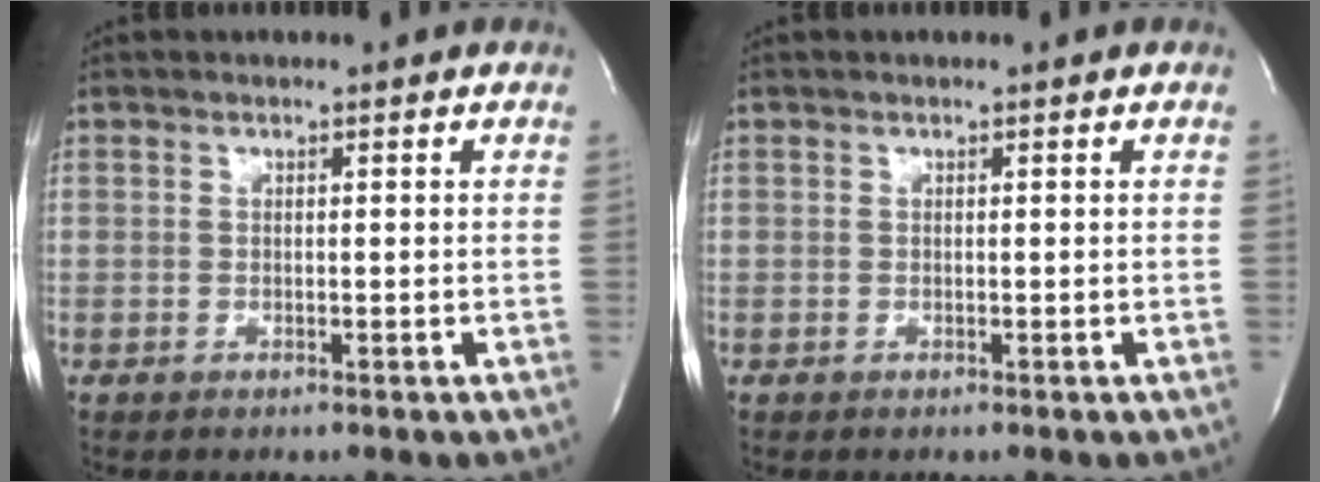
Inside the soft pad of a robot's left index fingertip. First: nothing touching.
{"total": 0.0}